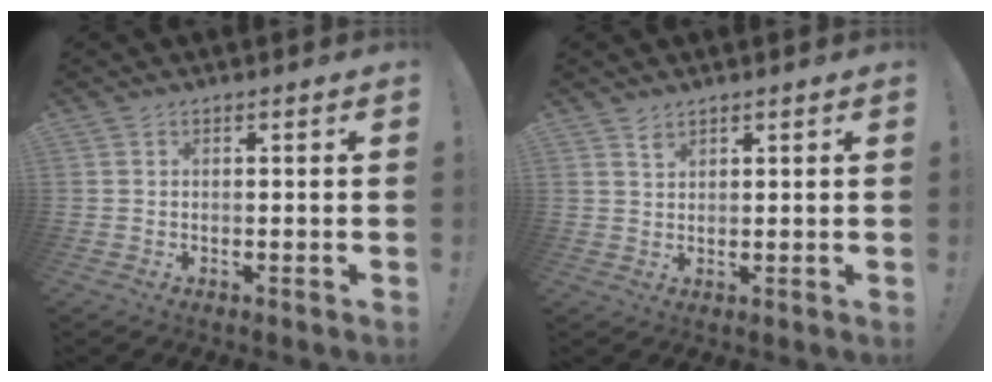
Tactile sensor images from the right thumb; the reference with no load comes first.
{"total": 1.7, "force": [1.5, 0.8, 0.4], "torque": [0.006, -0.015, 0.025]}